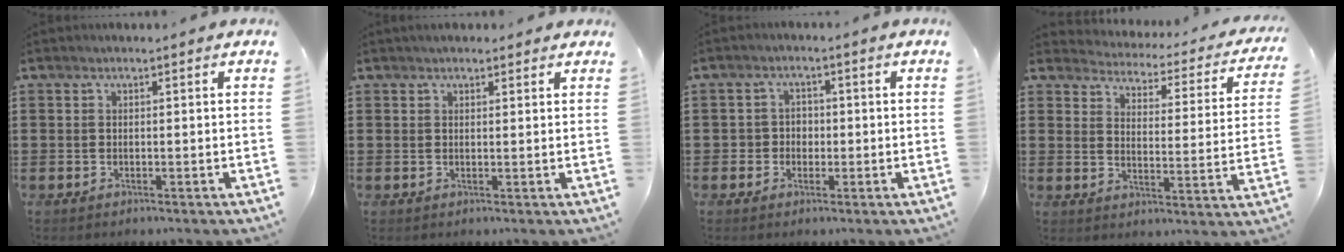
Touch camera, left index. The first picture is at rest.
{"total": 1.5, "force": [1.4, 0.5, 0.3], "torque": [-0.009, 0.007, 0.026]}
{"total": 2.4, "force": [-0.6, 2.2, 0.5], "torque": [-0.020, 0.007, -0.016]}
{"total": 2.4, "force": [2.3, 0.4, 0.1], "torque": [-0.025, -0.025, 0.030]}